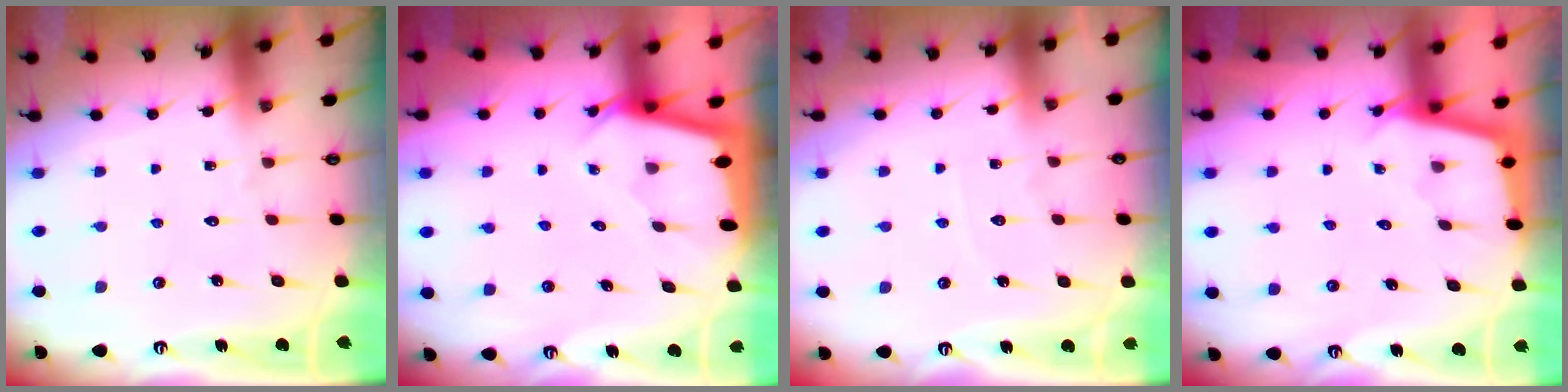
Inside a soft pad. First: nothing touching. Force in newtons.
{"total": 2.3, "press": 2.3, "slide": 0.1}
{"total": 3.6, "press": 3.6, "slide": 0.6}
{"total": 2.4, "press": 2.4, "slide": 0.2}